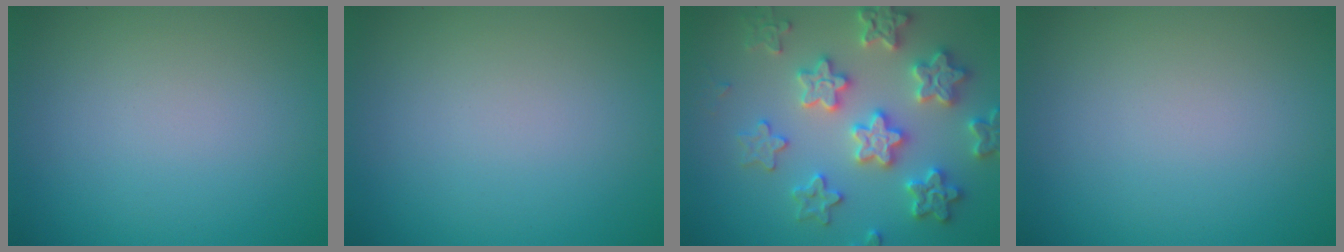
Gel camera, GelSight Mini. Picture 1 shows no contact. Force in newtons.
{"total": 0.0}
{"total": 6.1, "press": 5.9, "slide": 1.3}
{"total": 0.0}